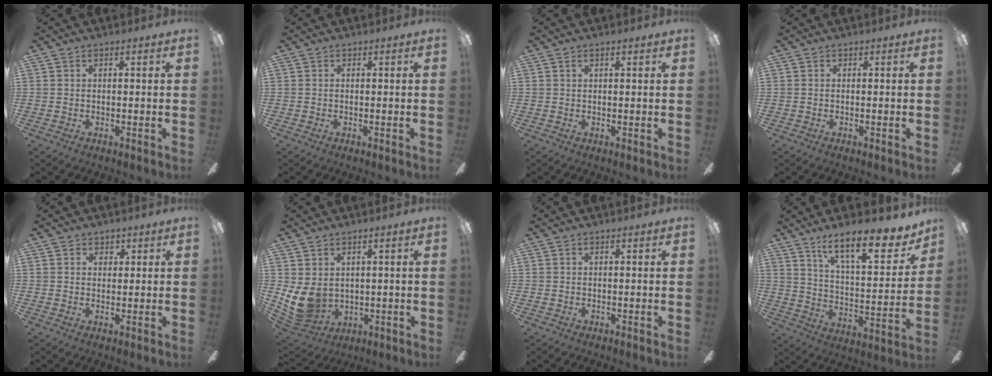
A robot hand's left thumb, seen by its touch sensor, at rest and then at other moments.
{"total": 0.0}
{"total": 1.5, "force": [0.8, 0.3, 1.3], "torque": [-0.027, 0.001, 0.013]}
{"total": 0.0}
{"total": 1.8, "force": [1.2, 1.3, 0.3], "torque": [0.009, -0.002, 0.018]}
{"total": 9.6, "force": [0.7, 7.1, 6.4], "torque": [-0.152, -0.015, 0.016]}
{"total": 0.0}
{"total": 17.3, "force": [13.1, 5.2, 10.2], "torque": [-0.149, -0.093, 0.215]}